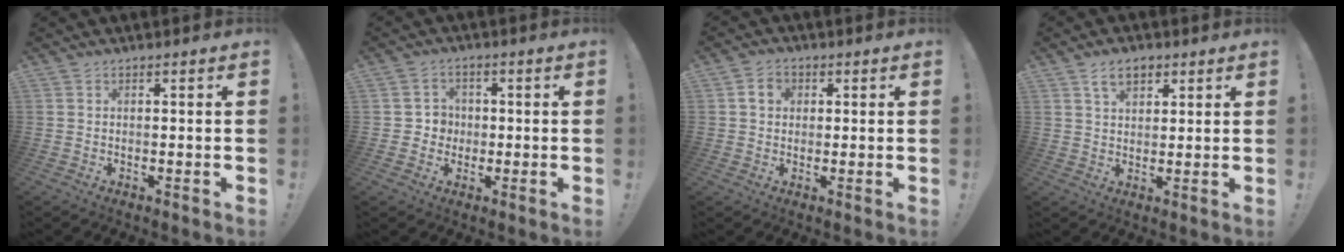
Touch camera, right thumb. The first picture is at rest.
{"total": 4.9, "force": [-0.3, 4.9, 0.8], "torque": [-0.011, 0.003, -0.005]}
{"total": 4.6, "force": [1.2, 3.8, 2.3], "torque": [-0.030, 0.004, 0.021]}
{"total": 6.0, "force": [3.4, 3.4, 3.6], "torque": [-0.054, -0.006, 0.060]}